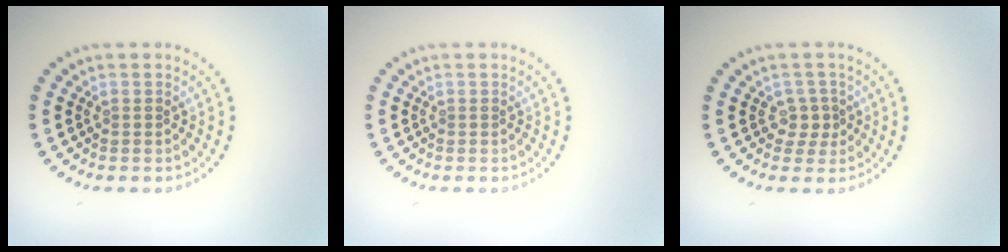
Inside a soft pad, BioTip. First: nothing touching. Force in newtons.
{"total": 0.0}
{"total": 1.6, "press": 1.3, "slide": 1.0}